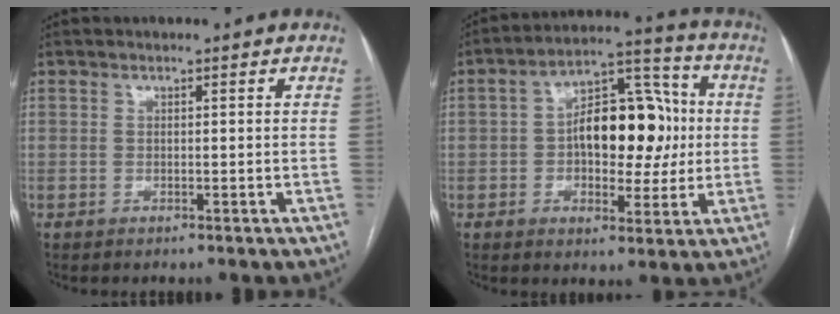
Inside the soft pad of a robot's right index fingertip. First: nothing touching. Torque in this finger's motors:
{"motor_torque": [2.06, 0.08, 0.98, 0.18]}